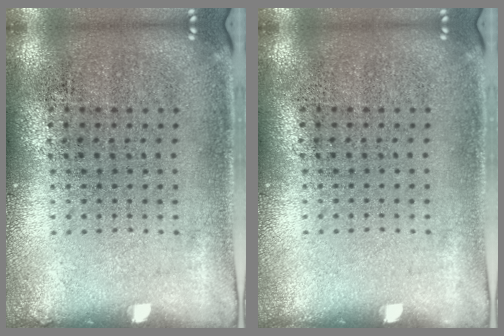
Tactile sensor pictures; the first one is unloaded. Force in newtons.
{"total": 0.0}